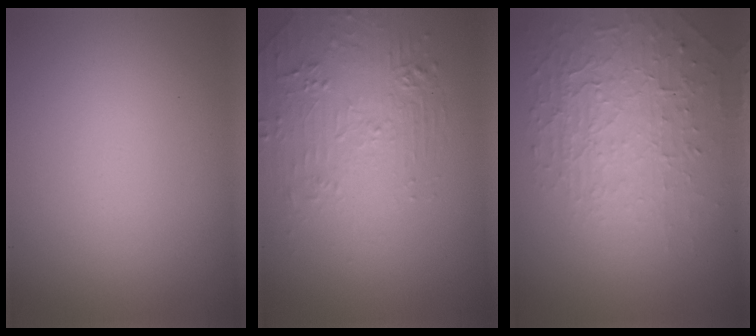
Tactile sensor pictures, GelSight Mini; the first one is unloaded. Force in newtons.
{"total": 2.1, "press": 1.5, "slide": 1.5}
{"total": 5.1, "press": 3.3, "slide": 3.9}